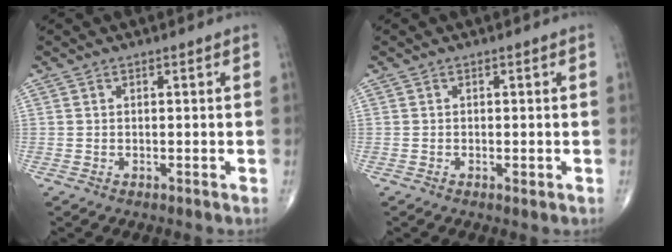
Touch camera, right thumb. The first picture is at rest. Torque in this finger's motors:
{"motor_torque": [2.69, 1.81, -0.07, -0.18, 0.03]}